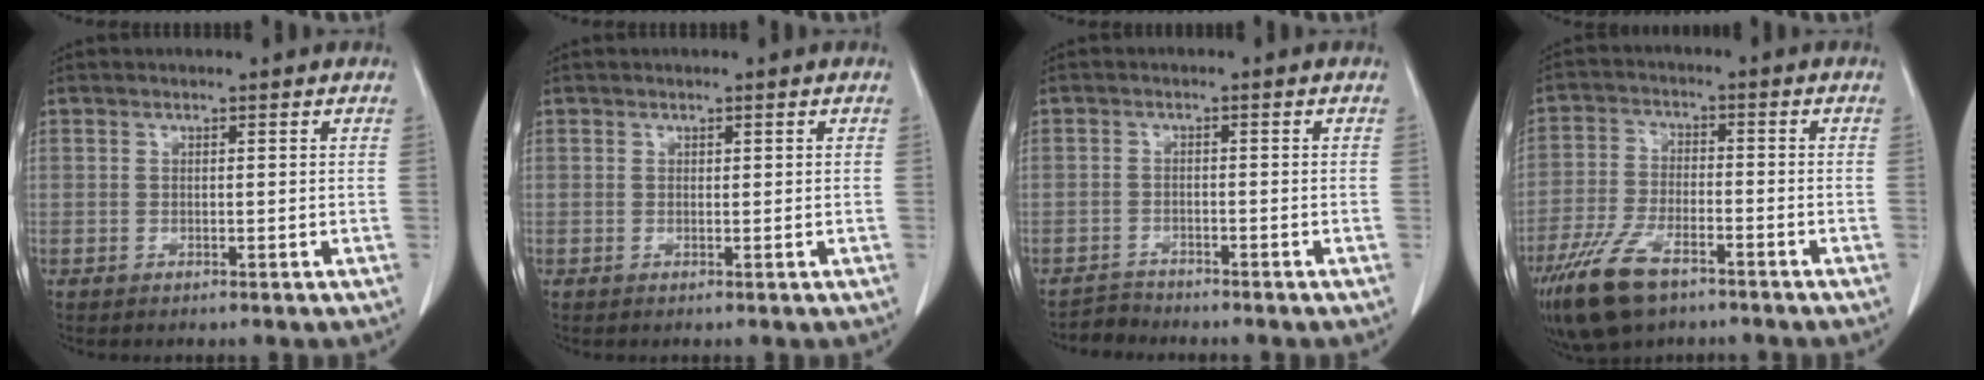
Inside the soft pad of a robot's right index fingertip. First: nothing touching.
{"total": 0.0}
{"total": 2.2, "force": [-2.0, 0.1, -0.9], "torque": [0.021, -0.008, -0.038]}
{"total": 10.2, "force": [-6.6, 4.1, 6.6], "torque": [-0.141, -0.013, -0.117]}